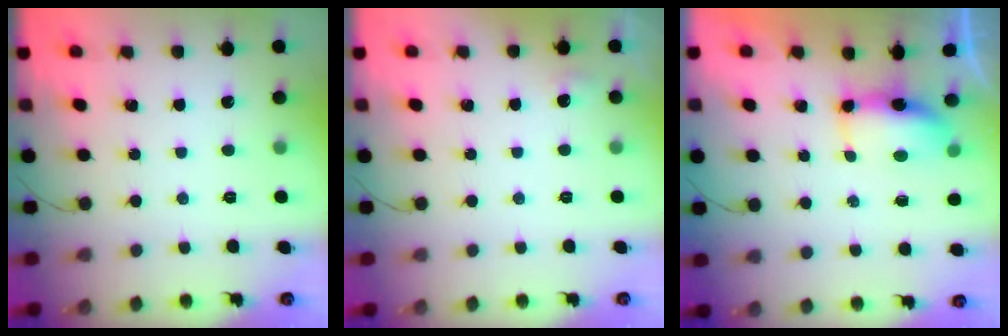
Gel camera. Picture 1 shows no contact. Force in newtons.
{"total": 3.7, "press": 3.4, "slide": 1.5}
{"total": 6.9, "press": 6.5, "slide": 2.4}